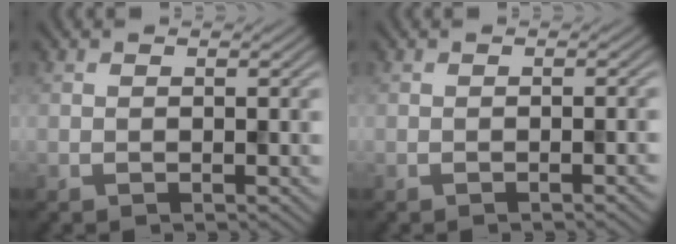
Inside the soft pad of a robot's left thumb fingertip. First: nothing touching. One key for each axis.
{"total": 1.1, "fx": -0.4, "fy": 0.2, "fz": 1.0, "tx": -0.011, "ty": 0.003, "tz": -0.009}